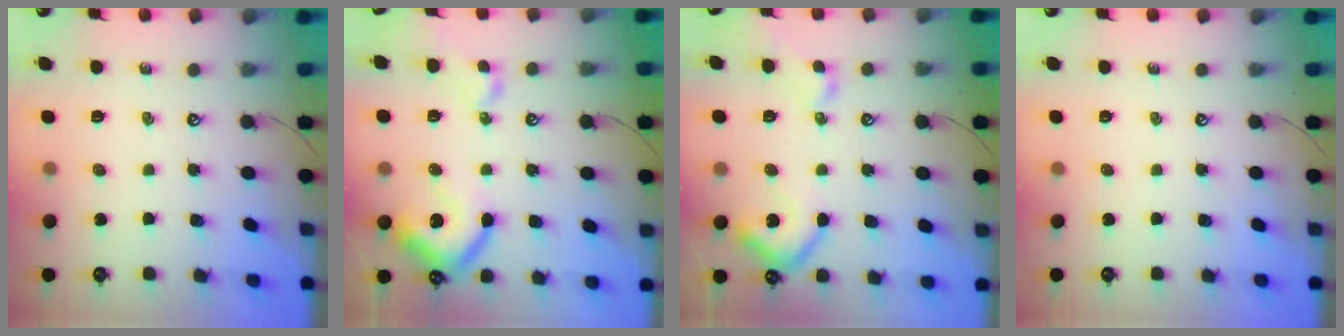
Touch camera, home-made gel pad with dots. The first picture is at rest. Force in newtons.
{"total": 13.6, "press": 13.5, "slide": 1.7}
{"total": 9.4, "press": 9.3, "slide": 1.2}
{"total": 0.0}